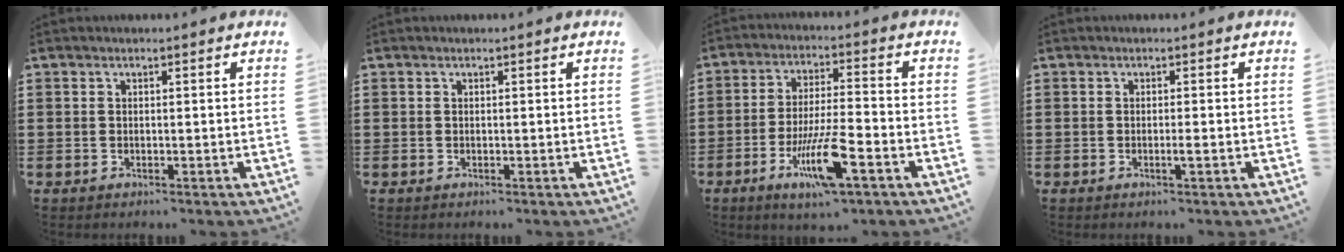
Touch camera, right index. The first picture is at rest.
{"total": 0.0}
{"total": 10.5, "force": [-4.9, 2.0, 9.1], "torque": [-0.190, -0.007, -0.093]}
{"total": 1.2, "force": [-0.4, 0.0, 1.1], "torque": [-0.018, -0.003, -0.008]}